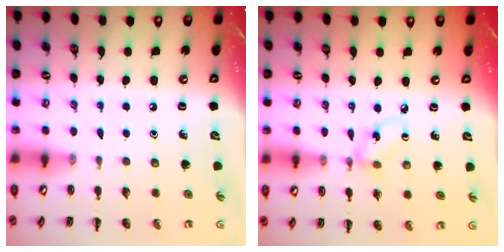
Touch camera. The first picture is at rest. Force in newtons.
{"total": 2.9, "press": 2.8, "slide": 0.6}